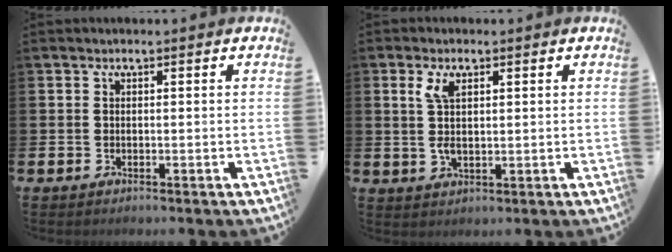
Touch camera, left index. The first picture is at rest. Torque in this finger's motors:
{"motor_torque": [0.37, -0.10, 0.20, 0.06]}